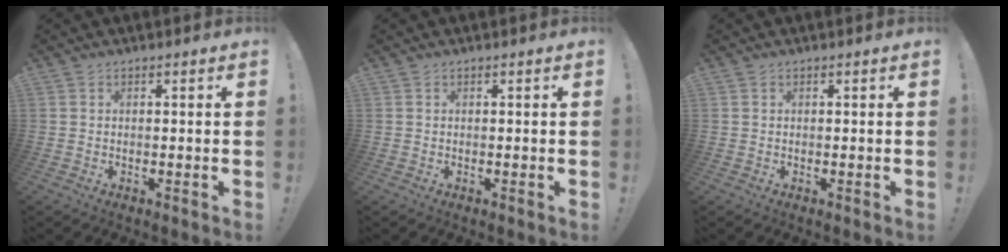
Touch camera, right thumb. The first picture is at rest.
{"total": 0.0}
{"total": 0.0}